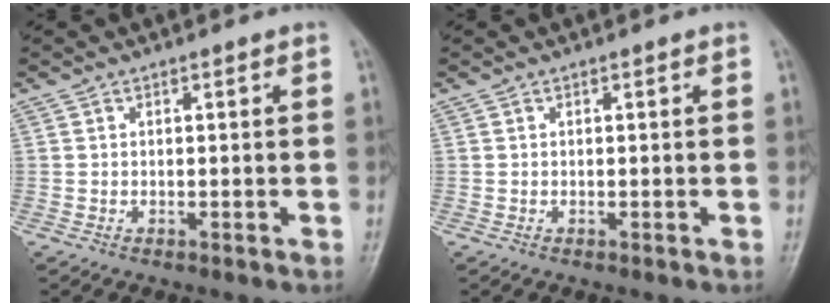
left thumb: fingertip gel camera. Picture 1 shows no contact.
{"total": 0.0}